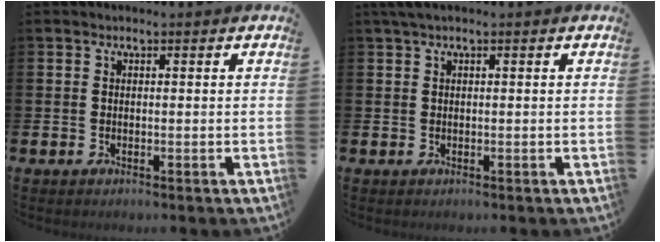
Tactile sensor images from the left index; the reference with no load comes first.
{"total": 1.2, "force": [0.7, 0.1, 1.0], "torque": [-0.025, 0.007, 0.013]}